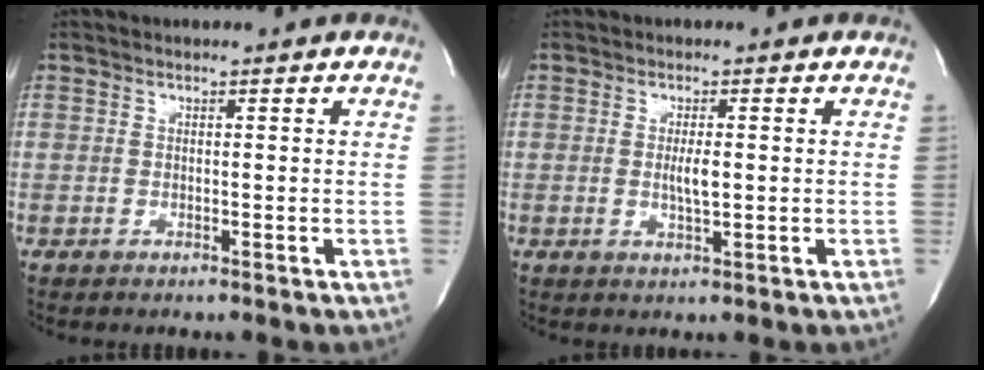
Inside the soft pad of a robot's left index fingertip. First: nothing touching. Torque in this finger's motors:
{"motor_torque": [0.39, -0.01, 0.21, 0.02]}